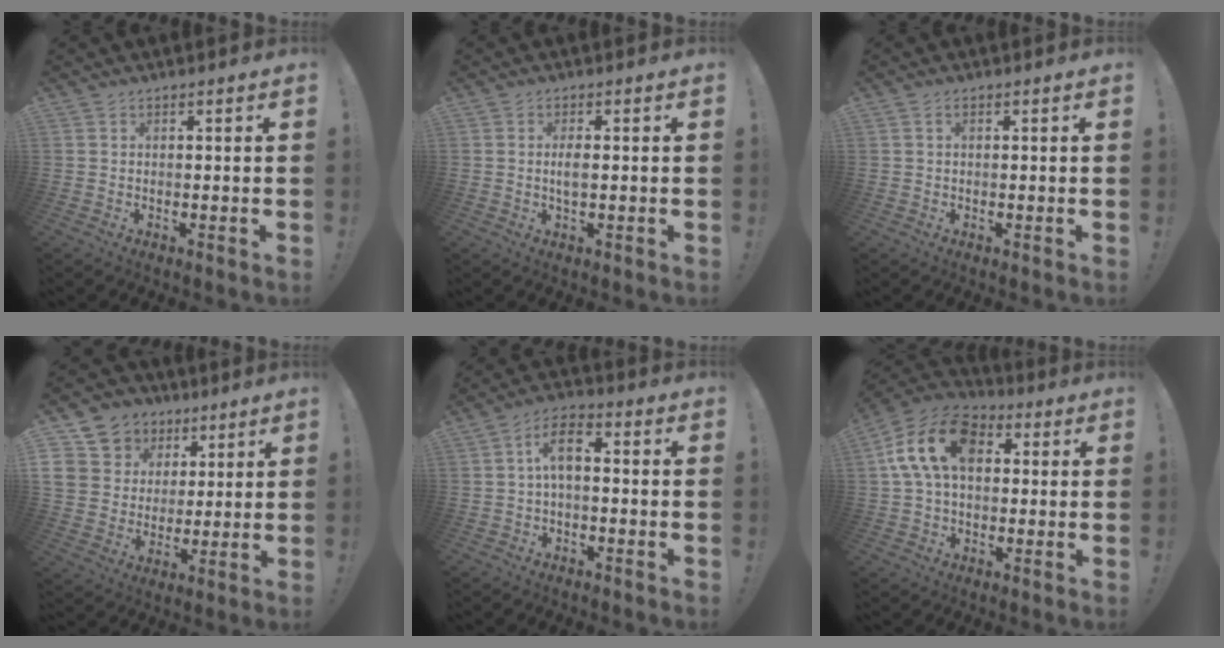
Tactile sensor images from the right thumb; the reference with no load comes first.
{"total": 3.1, "force": [-0.1, 1.0, 2.9], "torque": [-0.064, -0.004, -0.010]}
{"total": 0.9, "force": [0.2, 0.5, 0.7], "torque": [-0.015, 0.003, 0.003]}
{"total": 10.7, "force": [4.3, 9.6, 2.2], "torque": [-0.040, -0.026, 0.099]}
{"total": 7.5, "force": [0.1, 3.7, 6.5], "torque": [-0.120, 0.011, 0.003]}
{"total": 16.7, "force": [4.0, 10.6, 12.2], "torque": [-0.219, 0.012, 0.071]}